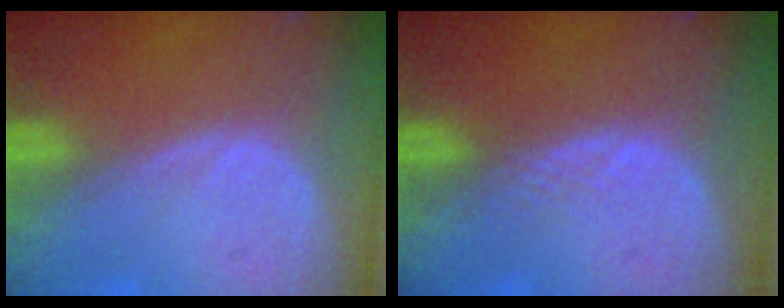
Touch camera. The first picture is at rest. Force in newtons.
{"total": 1.3, "press": 1.2, "slide": 0.1}